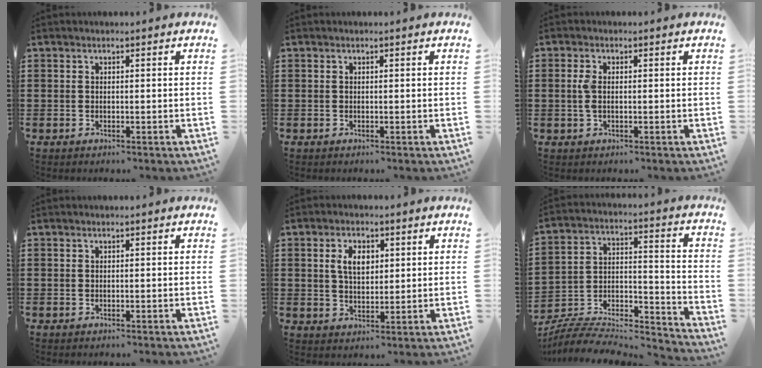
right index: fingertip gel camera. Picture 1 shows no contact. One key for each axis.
{"total": 0.0}
{"total": 2.5, "fx": 0.1, "fy": 1.1, "fz": 2.2, "tx": -0.060, "ty": -0.002, "tz": -0.005}
{"total": 0.0}
{"total": 4.5, "fx": 1.4, "fy": 2.7, "fz": 3.4, "tx": -0.068, "ty": 0.007, "tz": 0.021}
{"total": 7.4, "fx": -6.7, "fy": 2.2, "fz": 2.2, "tx": -0.038, "ty": -0.003, "tz": -0.131}